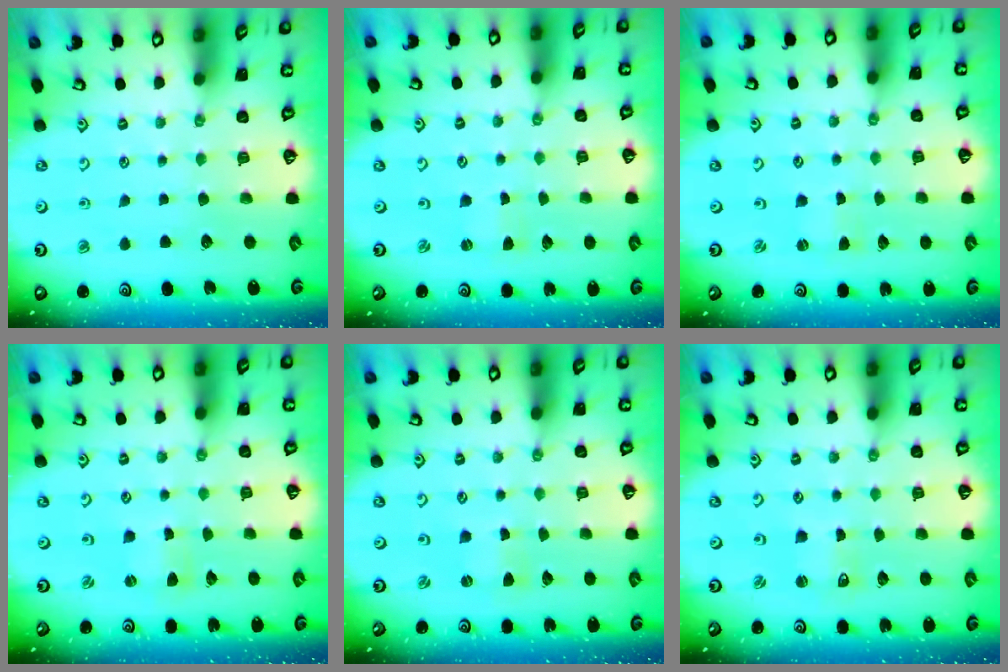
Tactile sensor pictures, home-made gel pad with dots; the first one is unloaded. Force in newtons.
{"total": 0.0}
{"total": 0.0}
{"total": 0.0}
{"total": 0.0}
{"total": 1.0, "press": 1.0, "slide": 0.2}